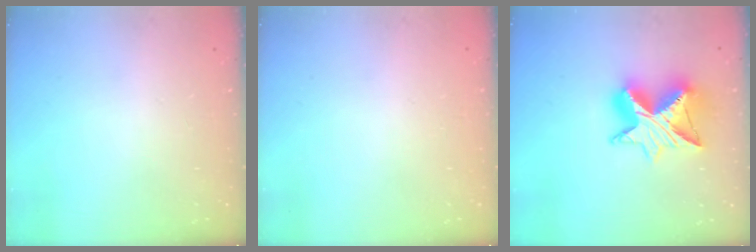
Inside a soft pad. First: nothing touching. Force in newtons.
{"total": 0.0}
{"total": 13.7, "press": 13.7, "slide": 1.1}